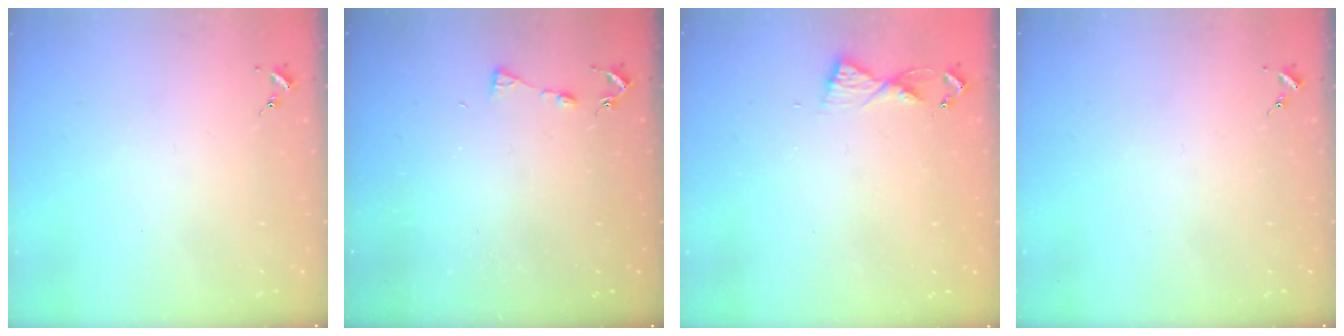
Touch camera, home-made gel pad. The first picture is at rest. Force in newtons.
{"total": 3.7, "press": 3.7, "slide": 0.5}
{"total": 5.5, "press": 5.4, "slide": 0.6}
{"total": 0.0}